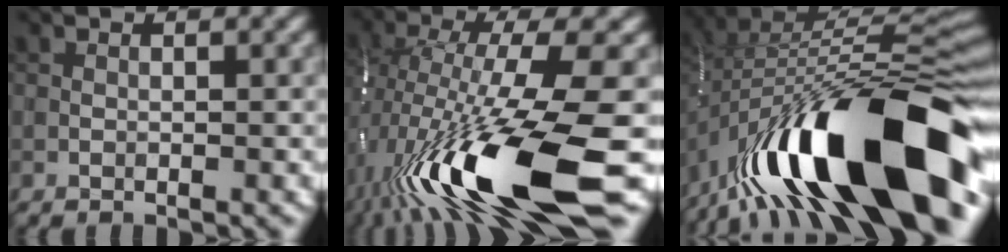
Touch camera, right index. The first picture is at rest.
{"total": 15.8, "force": [-5.4, 3.3, 14.5], "torque": [-0.276, -0.014, -0.084]}
{"total": 17.3, "force": [-8.8, 6.9, 13.2], "torque": [-0.208, 0.010, -0.151]}